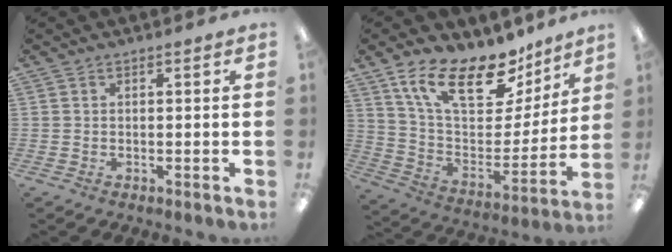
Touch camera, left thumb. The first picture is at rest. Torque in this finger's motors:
{"motor_torque": [0.41, 0.39, 1.35, -1.43, 0.11]}